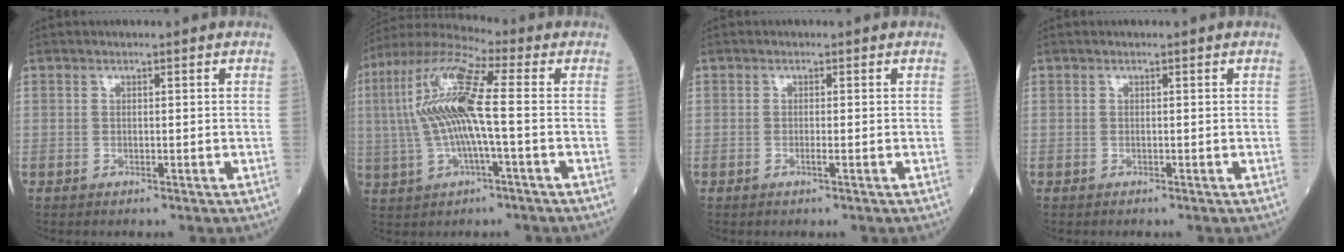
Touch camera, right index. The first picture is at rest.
{"total": 13.7, "force": [0.4, 1.8, 13.6], "torque": [-0.286, 0.022, -0.001]}
{"total": 0.9, "force": [-0.3, -0.1, 0.8], "torque": [-0.017, -0.001, -0.006]}
{"total": 0.0}